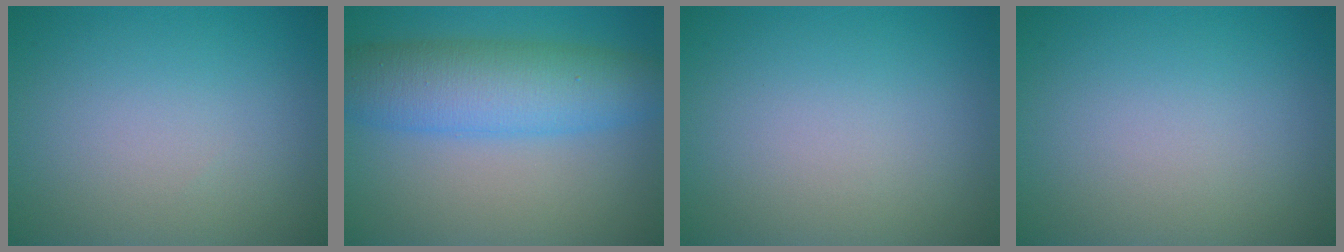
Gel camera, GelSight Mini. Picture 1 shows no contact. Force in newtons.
{"total": 7.4, "press": 7.4, "slide": 0.1}
{"total": 0.0}
{"total": 0.0}